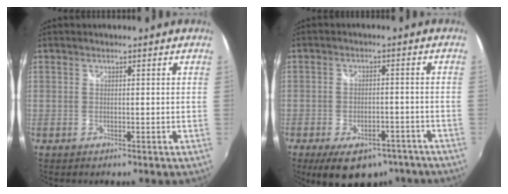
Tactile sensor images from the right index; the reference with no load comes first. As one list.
[{"total": 13.7, "force": [-9.6, 6.8, 7.1], "torque": [-0.142, -0.006, -0.128]}]